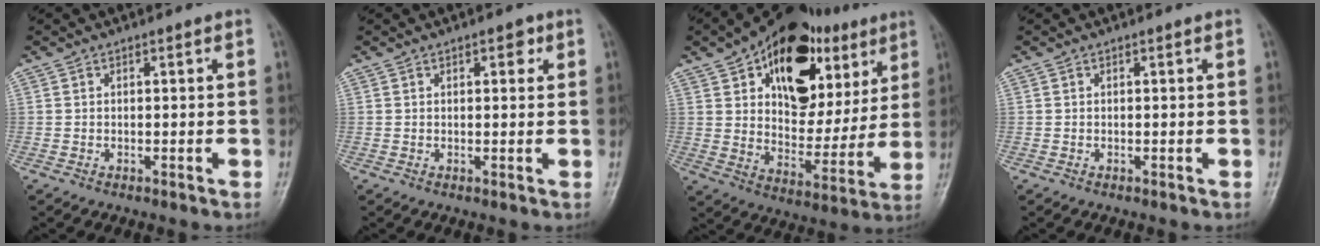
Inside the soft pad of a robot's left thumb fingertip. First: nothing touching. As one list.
[{"total": 2.3, "force": [1.1, 1.2, 1.7], "torque": [-0.011, -0.001, 0.012]}, {"total": 25.9, "force": [11.5, 15.1, 17.6], "torque": [-0.209, -0.009, 0.177]}, {"total": 0.0}]